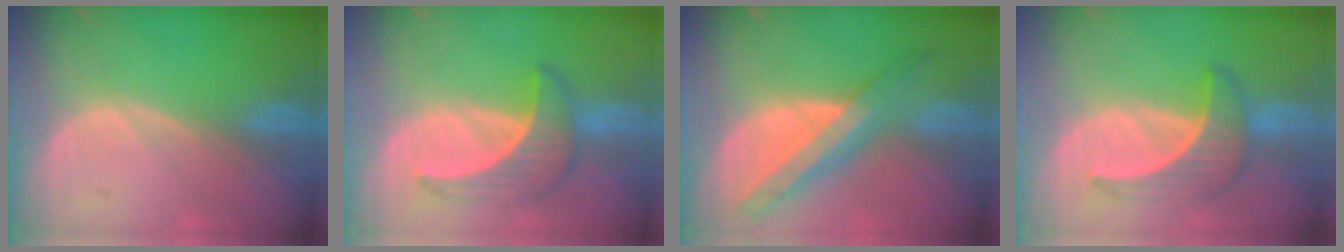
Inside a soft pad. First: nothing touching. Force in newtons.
{"total": 6.7, "press": 6.4, "slide": 1.9}
{"total": 8.7, "press": 7.4, "slide": 4.5}
{"total": 6.3, "press": 6.0, "slide": 1.8}